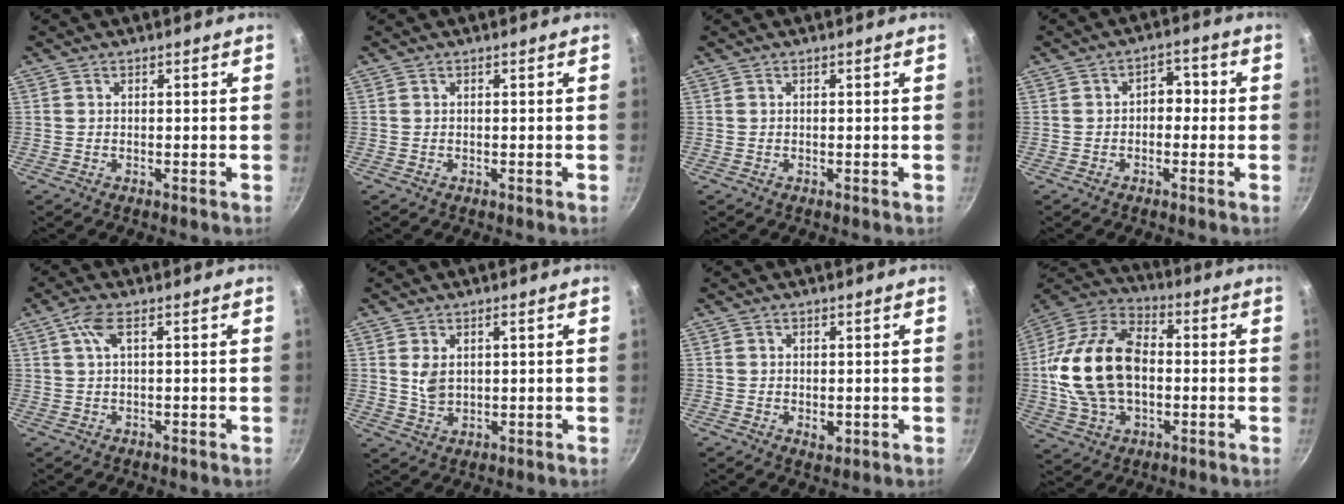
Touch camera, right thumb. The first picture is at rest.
{"total": 0.0}
{"total": 0.0}
{"total": 4.1, "force": [-0.3, 3.1, 2.7], "torque": [-0.004, 0.014, -0.013]}
{"total": 3.5, "force": [0.6, 0.9, 3.3], "torque": [-0.072, 0.007, 0.015]}
{"total": 4.0, "force": [1.0, 2.6, 3.0], "torque": [-0.050, -0.006, 0.026]}
{"total": 2.7, "force": [-0.5, 1.9, 1.9], "torque": [-0.027, -0.003, -0.005]}
{"total": 20.7, "force": [-0.6, 13.7, 15.6], "torque": [-0.278, 0.035, -0.016]}